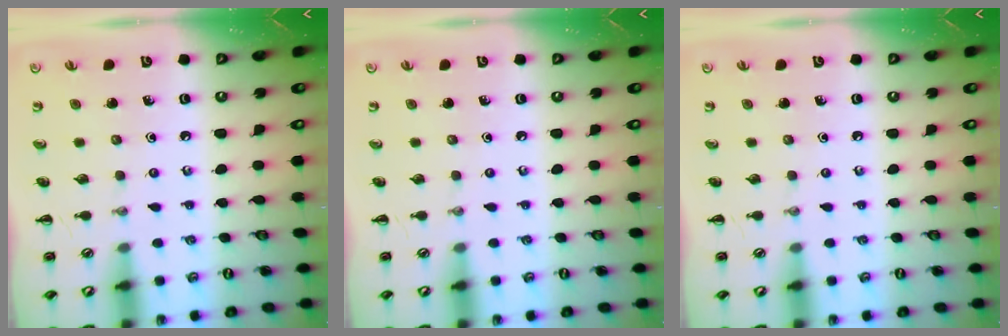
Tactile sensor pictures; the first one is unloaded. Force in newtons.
{"total": 0.0}
{"total": 0.0}